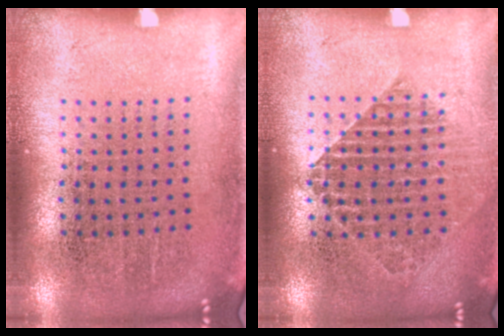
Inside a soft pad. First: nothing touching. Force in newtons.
{"total": 1.4, "press": 1.3, "slide": 0.5}